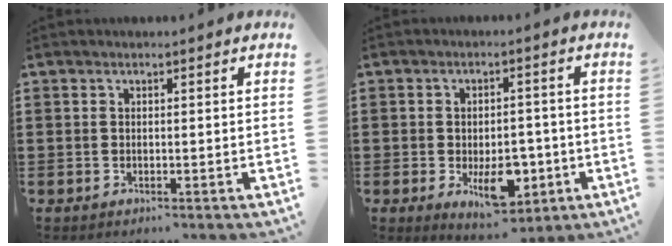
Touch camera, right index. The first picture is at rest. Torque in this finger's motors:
{"motor_torque": [0.96, 0.88, 0.44, 0.12]}